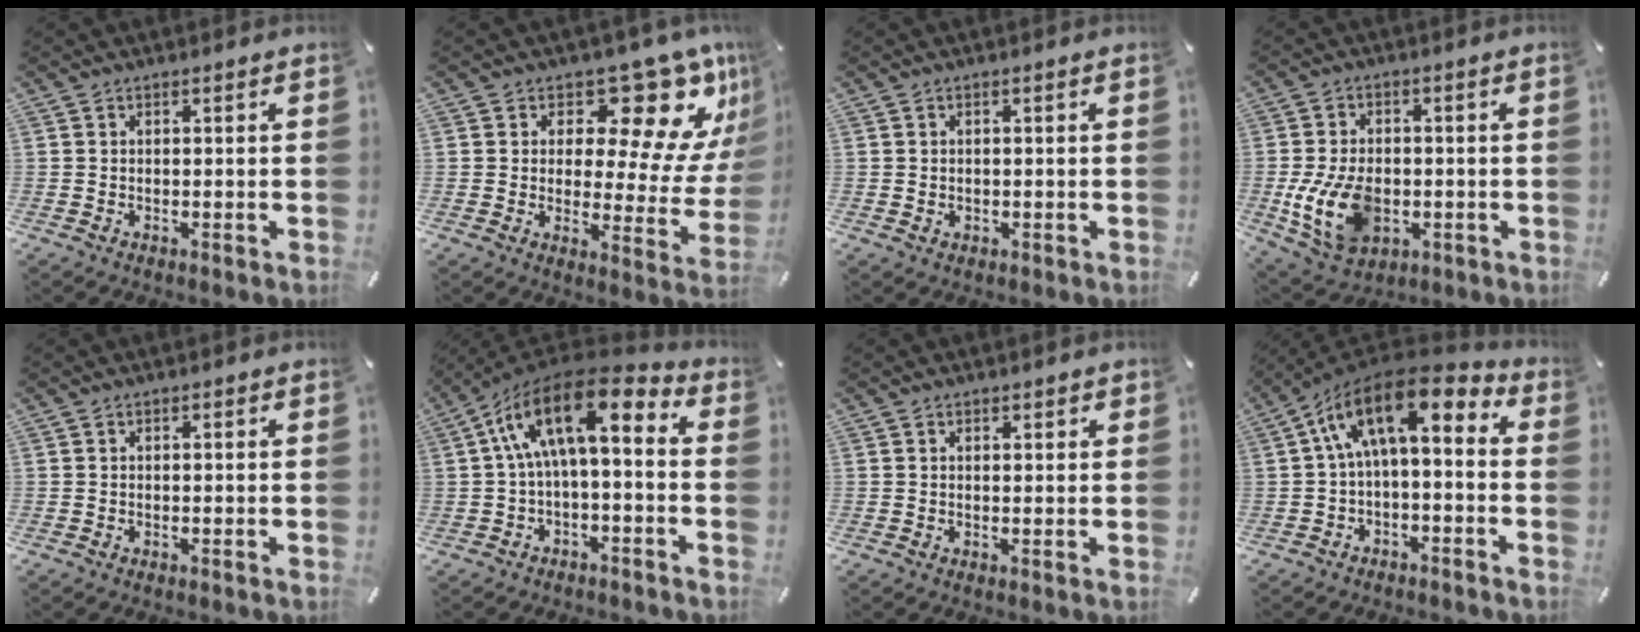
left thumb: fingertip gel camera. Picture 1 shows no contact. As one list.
[{"total": 16.5, "force": [11.1, 7.4, 9.7], "torque": [-0.111, -0.106, 0.181]}, {"total": 1.0, "force": [0.1, 1.0, 0.2], "torque": [-0.005, 0.007, -0.001]}, {"total": 13.0, "force": [-2.7, 9.0, 9.0], "torque": [-0.185, -0.001, -0.046]}, {"total": 0.0}, {"total": 16.5, "force": [3.7, 7.2, 14.3], "torque": [-0.267, -0.017, 0.059]}, {"total": 0.8, "force": [0.5, 0.6, 0.3], "torque": [0.002, -0.002, 0.008]}, {"total": 14.3, "force": [4.1, 6.6, 12.0], "torque": [-0.218, -0.015, 0.065]}]